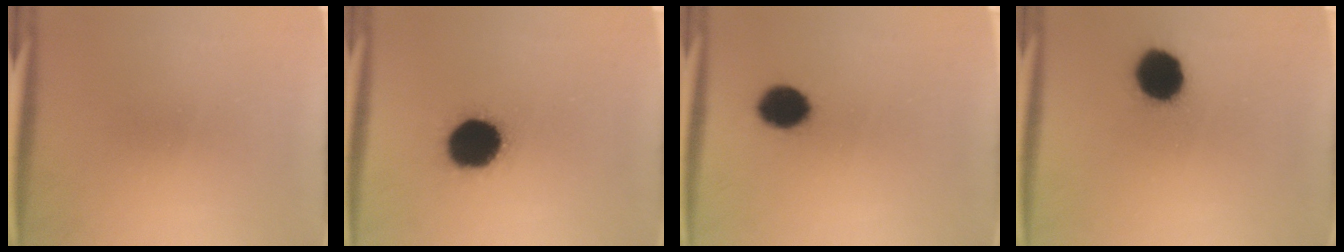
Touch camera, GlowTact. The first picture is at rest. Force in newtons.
{"total": 16.6}
{"total": 8.2}
{"total": 12.1}